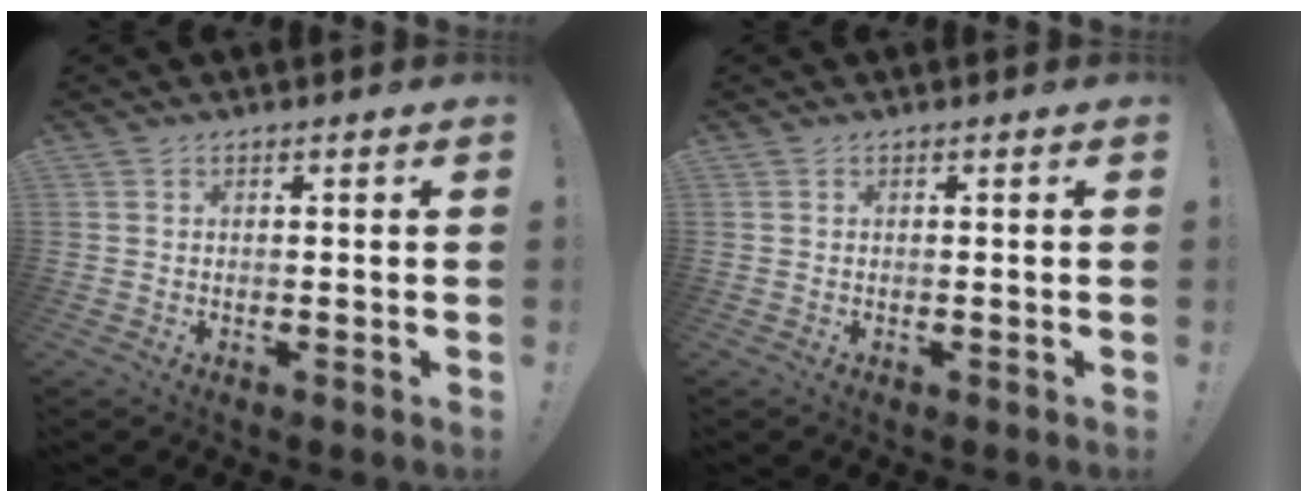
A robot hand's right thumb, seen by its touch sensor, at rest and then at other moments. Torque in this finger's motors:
{"motor_torque": [-0.11, 0.03, 0.18, -0.08, 0.07]}